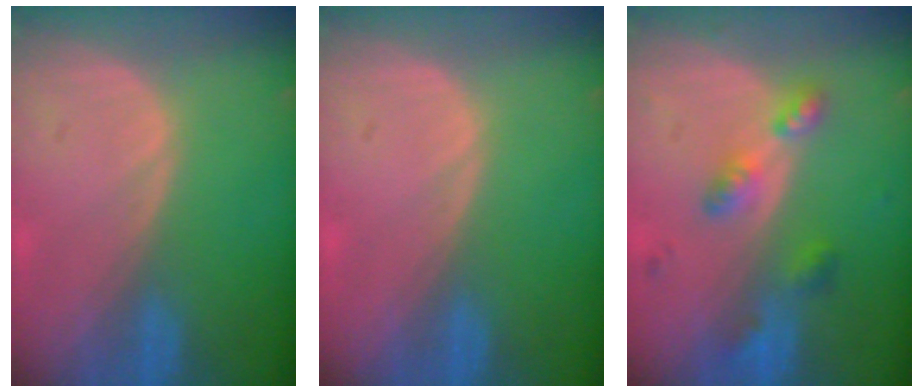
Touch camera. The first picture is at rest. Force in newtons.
{"total": 0.0}
{"total": 5.3, "press": 5.1, "slide": 1.4}